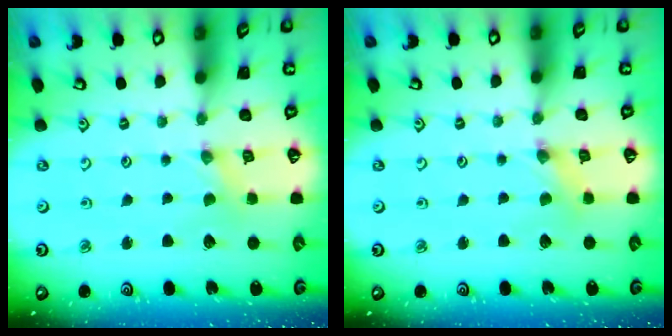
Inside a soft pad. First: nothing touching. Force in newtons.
{"total": 0.8, "press": 0.8, "slide": 0.2}